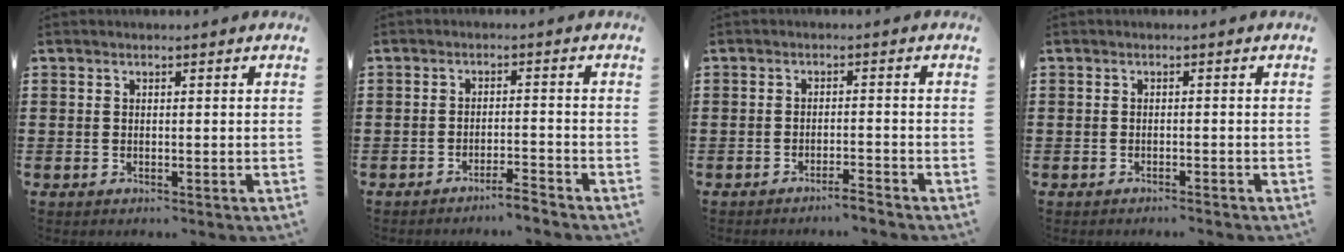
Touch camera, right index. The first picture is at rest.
{"total": 2.8, "force": [-2.7, -0.3, 0.8], "torque": [-0.016, -0.001, -0.054]}
{"total": 2.2, "force": [-2.0, -0.2, 0.7], "torque": [-0.013, 0.000, -0.041]}
{"total": 0.6, "force": [-0.6, -0.1, 0.1], "torque": [-0.004, 0.000, -0.012]}